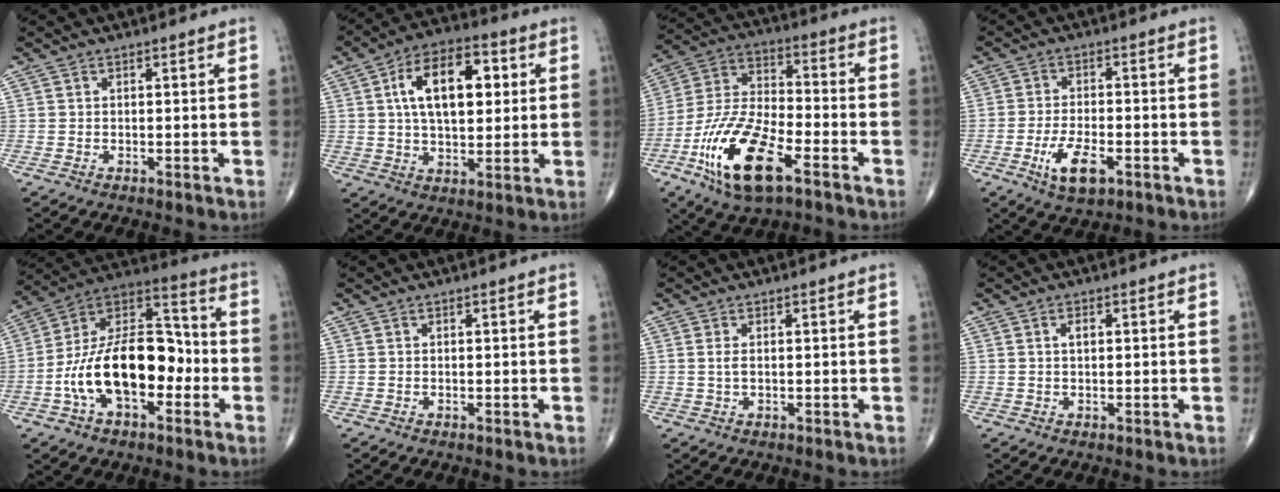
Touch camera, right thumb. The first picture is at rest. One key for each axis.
{"total": 15.5, "fx": 3.6, "fy": 8.4, "fz": 12.5, "tx": -0.183, "ty": 0.009, "tz": 0.055}
{"total": 18.5, "fx": -8.9, "fy": 7.4, "fz": 14.4, "tx": -0.291, "ty": 0.036, "tz": -0.164}
{"total": 7.6, "fx": -3.3, "fy": 3.3, "fz": 6.0, "tx": -0.109, "ty": 0.008, "tz": -0.054}
{"total": 20.9, "fx": -4.7, "fy": 11.6, "fz": 16.7, "tx": -0.267, "ty": 0.051, "tz": -0.085}
{"total": 0.0}
{"total": 1.6, "fx": 0.2, "fy": 0.7, "fz": 1.4, "tx": -0.031, "ty": 0.001, "tz": 0.006}
{"total": 1.7, "fx": 0.4, "fy": 0.8, "fz": 1.4, "tx": -0.023, "ty": 0.003, "tz": 0.006}